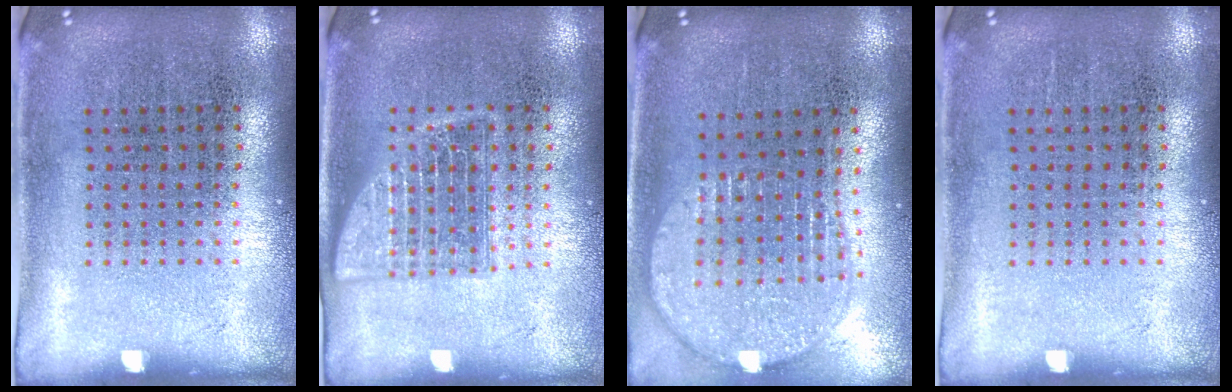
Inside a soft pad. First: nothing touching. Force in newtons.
{"total": 2.2, "press": 2.2, "slide": 0.3}
{"total": 1.9, "press": 1.6, "slide": 1.0}
{"total": 0.0}